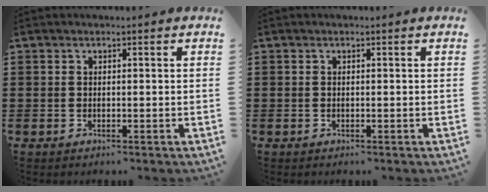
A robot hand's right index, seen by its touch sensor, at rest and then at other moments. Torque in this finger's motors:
{"motor_torque": [0.54, 1.59, 0.00, 0.00]}